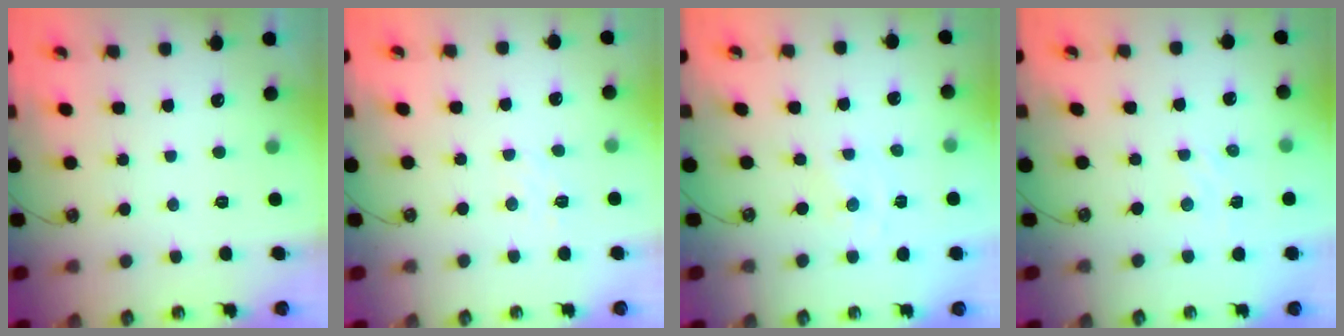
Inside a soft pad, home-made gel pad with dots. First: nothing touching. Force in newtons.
{"total": 5.3, "press": 5.3, "slide": 0.7}
{"total": 0.0}
{"total": 1.5, "press": 1.4, "slide": 0.3}